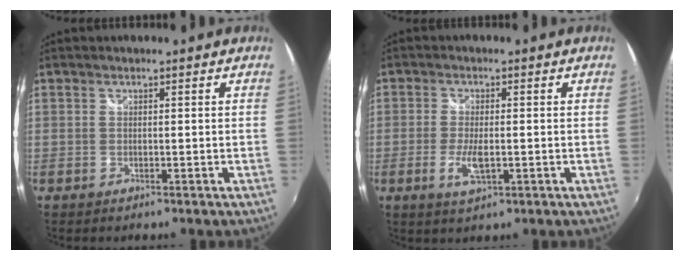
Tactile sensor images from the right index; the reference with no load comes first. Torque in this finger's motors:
{"motor_torque": [-0.12, -0.05, 0.04, 0.01]}